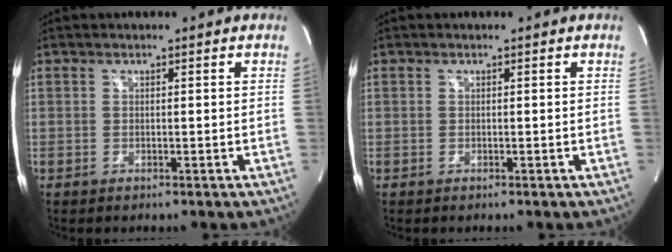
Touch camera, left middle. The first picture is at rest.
{"total": 0.0}